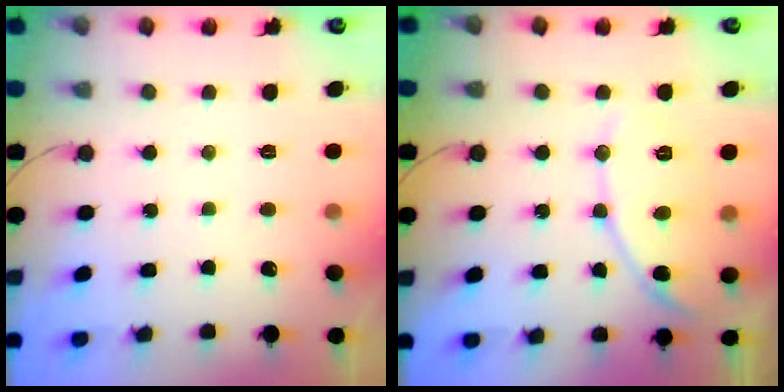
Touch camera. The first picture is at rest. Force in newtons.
{"total": 9.7, "press": 9.7, "slide": 0.4}